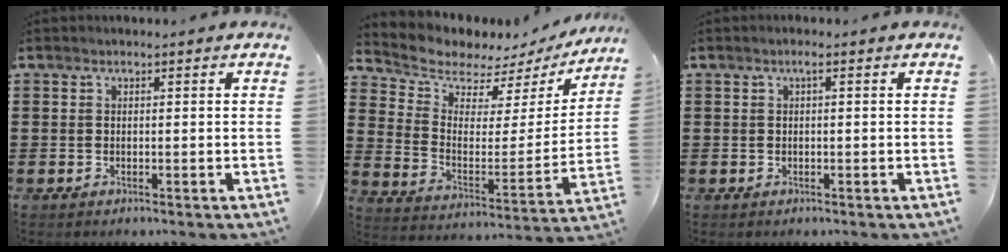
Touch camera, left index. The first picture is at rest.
{"total": 5.6, "force": [5.2, 2.0, 0.4], "torque": [-0.049, -0.046, 0.087]}
{"total": 1.0, "force": [0.0, 0.1, 1.0], "torque": [-0.019, 0.000, 0.000]}